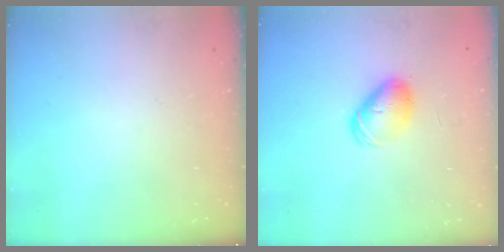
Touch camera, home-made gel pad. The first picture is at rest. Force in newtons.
{"total": 8.2, "press": 8.1, "slide": 0.9}